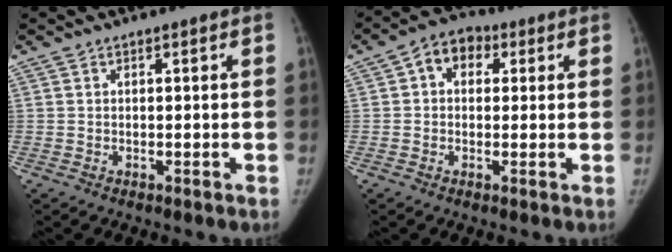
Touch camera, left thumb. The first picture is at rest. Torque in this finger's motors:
{"motor_torque": [2.38, 2.36, 0.65, -0.47, 0.19]}